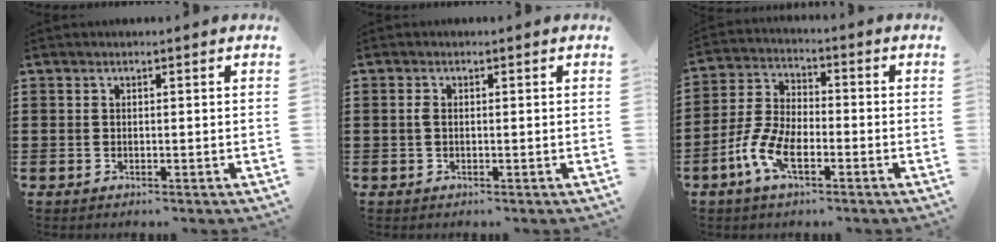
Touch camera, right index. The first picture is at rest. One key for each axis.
{"total": 1.1, "fx": -0.1, "fy": 0.5, "fz": 1.0, "tx": -0.028, "ty": -0.002, "tz": -0.005}
{"total": 7.3, "fx": -3.6, "fy": 3.1, "fz": 5.5, "tx": -0.149, "ty": -0.009, "tz": -0.076}